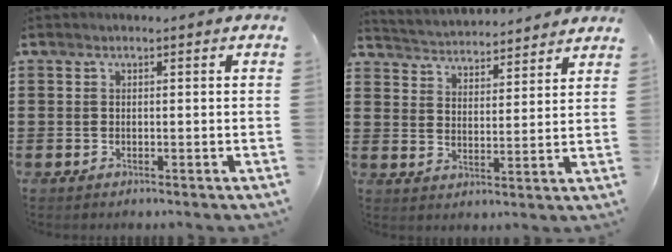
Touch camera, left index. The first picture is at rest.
{"total": 3.5, "force": [3.5, 0.0, -0.6], "torque": [-0.009, -0.028, 0.057]}